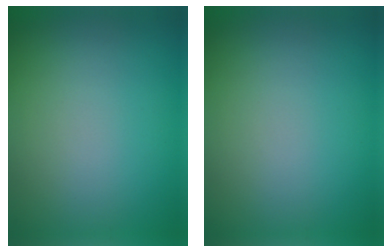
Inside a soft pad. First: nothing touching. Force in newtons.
{"total": 0.0}